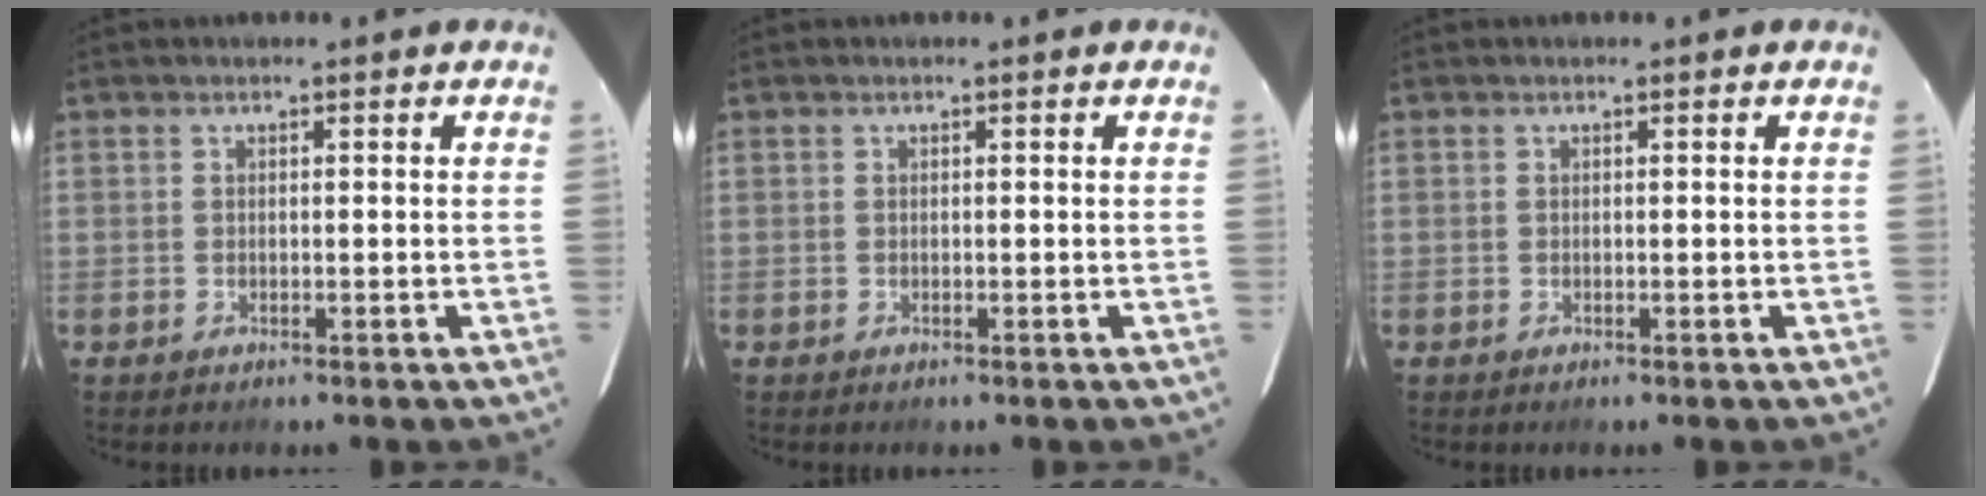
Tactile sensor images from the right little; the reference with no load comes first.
{"total": 0.0}
{"total": 0.0}